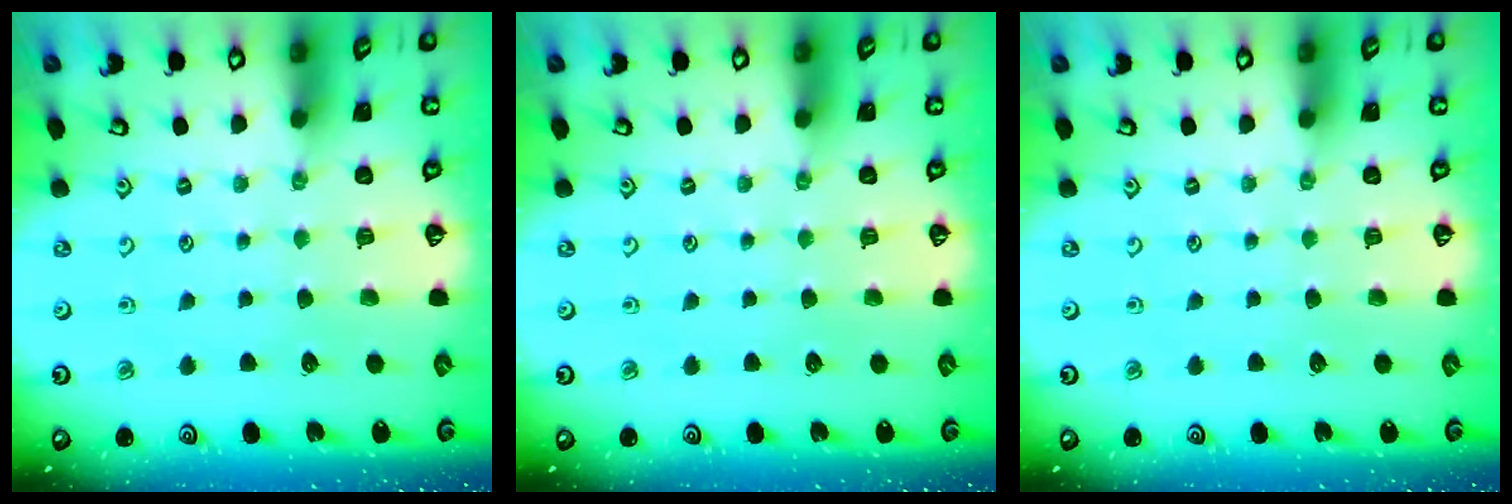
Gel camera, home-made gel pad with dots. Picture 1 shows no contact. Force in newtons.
{"total": 0.0}
{"total": 0.0}